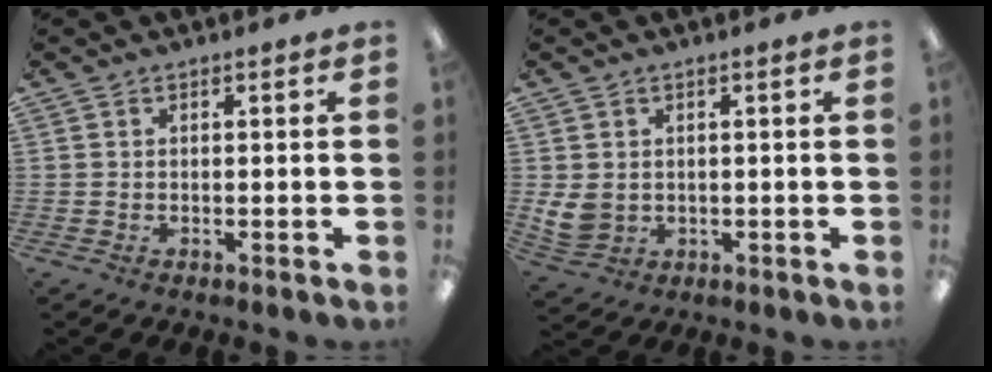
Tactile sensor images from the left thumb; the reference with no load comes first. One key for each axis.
{"total": 4.9, "fx": 0.7, "fy": 4.1, "fz": 2.5, "tx": -0.062, "ty": -0.001, "tz": 0.016}